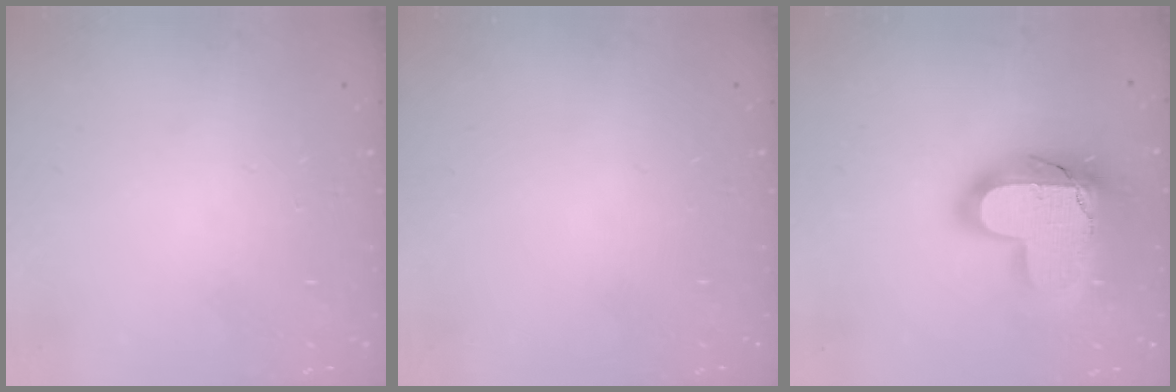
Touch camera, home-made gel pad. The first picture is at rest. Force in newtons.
{"total": 0.0}
{"total": 22.3, "press": 22.3, "slide": 1.5}